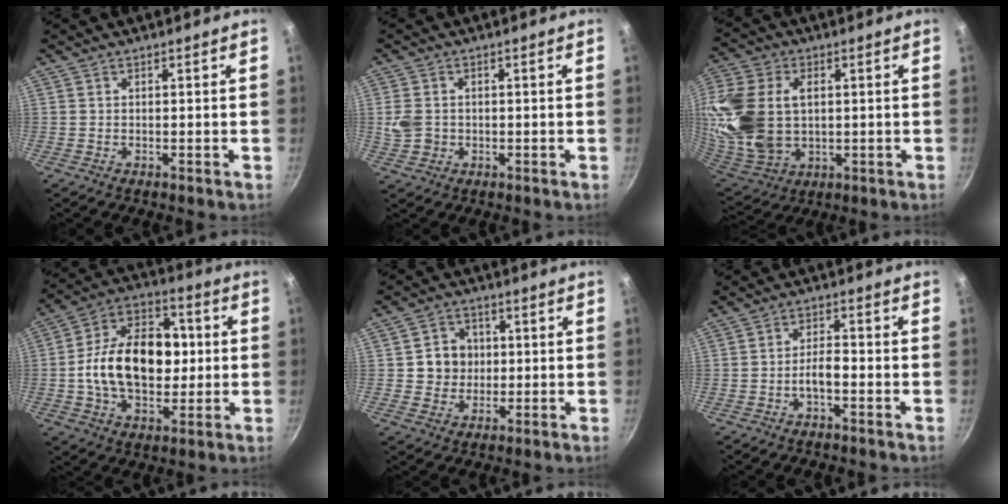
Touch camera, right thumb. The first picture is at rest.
{"total": 4.6, "force": [-0.2, 3.8, 2.6], "torque": [-0.046, 0.003, -0.001]}
{"total": 20.4, "force": [2.5, 14.1, 14.6], "torque": [-0.313, -0.007, 0.059]}
{"total": 20.1, "force": [0.0, 13.4, 15.0], "torque": [-0.213, 0.030, -0.011]}
{"total": 6.8, "force": [0.6, 6.3, 2.5], "torque": [-0.004, 0.006, 0.006]}
{"total": 3.8, "force": [-1.6, 1.5, 3.0], "torque": [-0.049, 0.025, -0.032]}